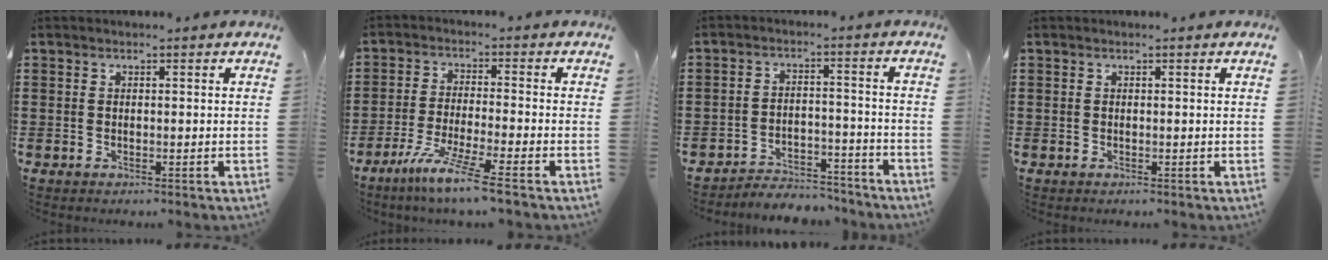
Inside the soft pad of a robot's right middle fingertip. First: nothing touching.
{"total": 6.8, "force": [-5.3, -0.6, 4.3], "torque": [-0.088, -0.018, -0.100]}
{"total": 4.4, "force": [-4.3, 0.7, 0.3], "torque": [-0.011, 0.007, -0.091]}
{"total": 0.0}